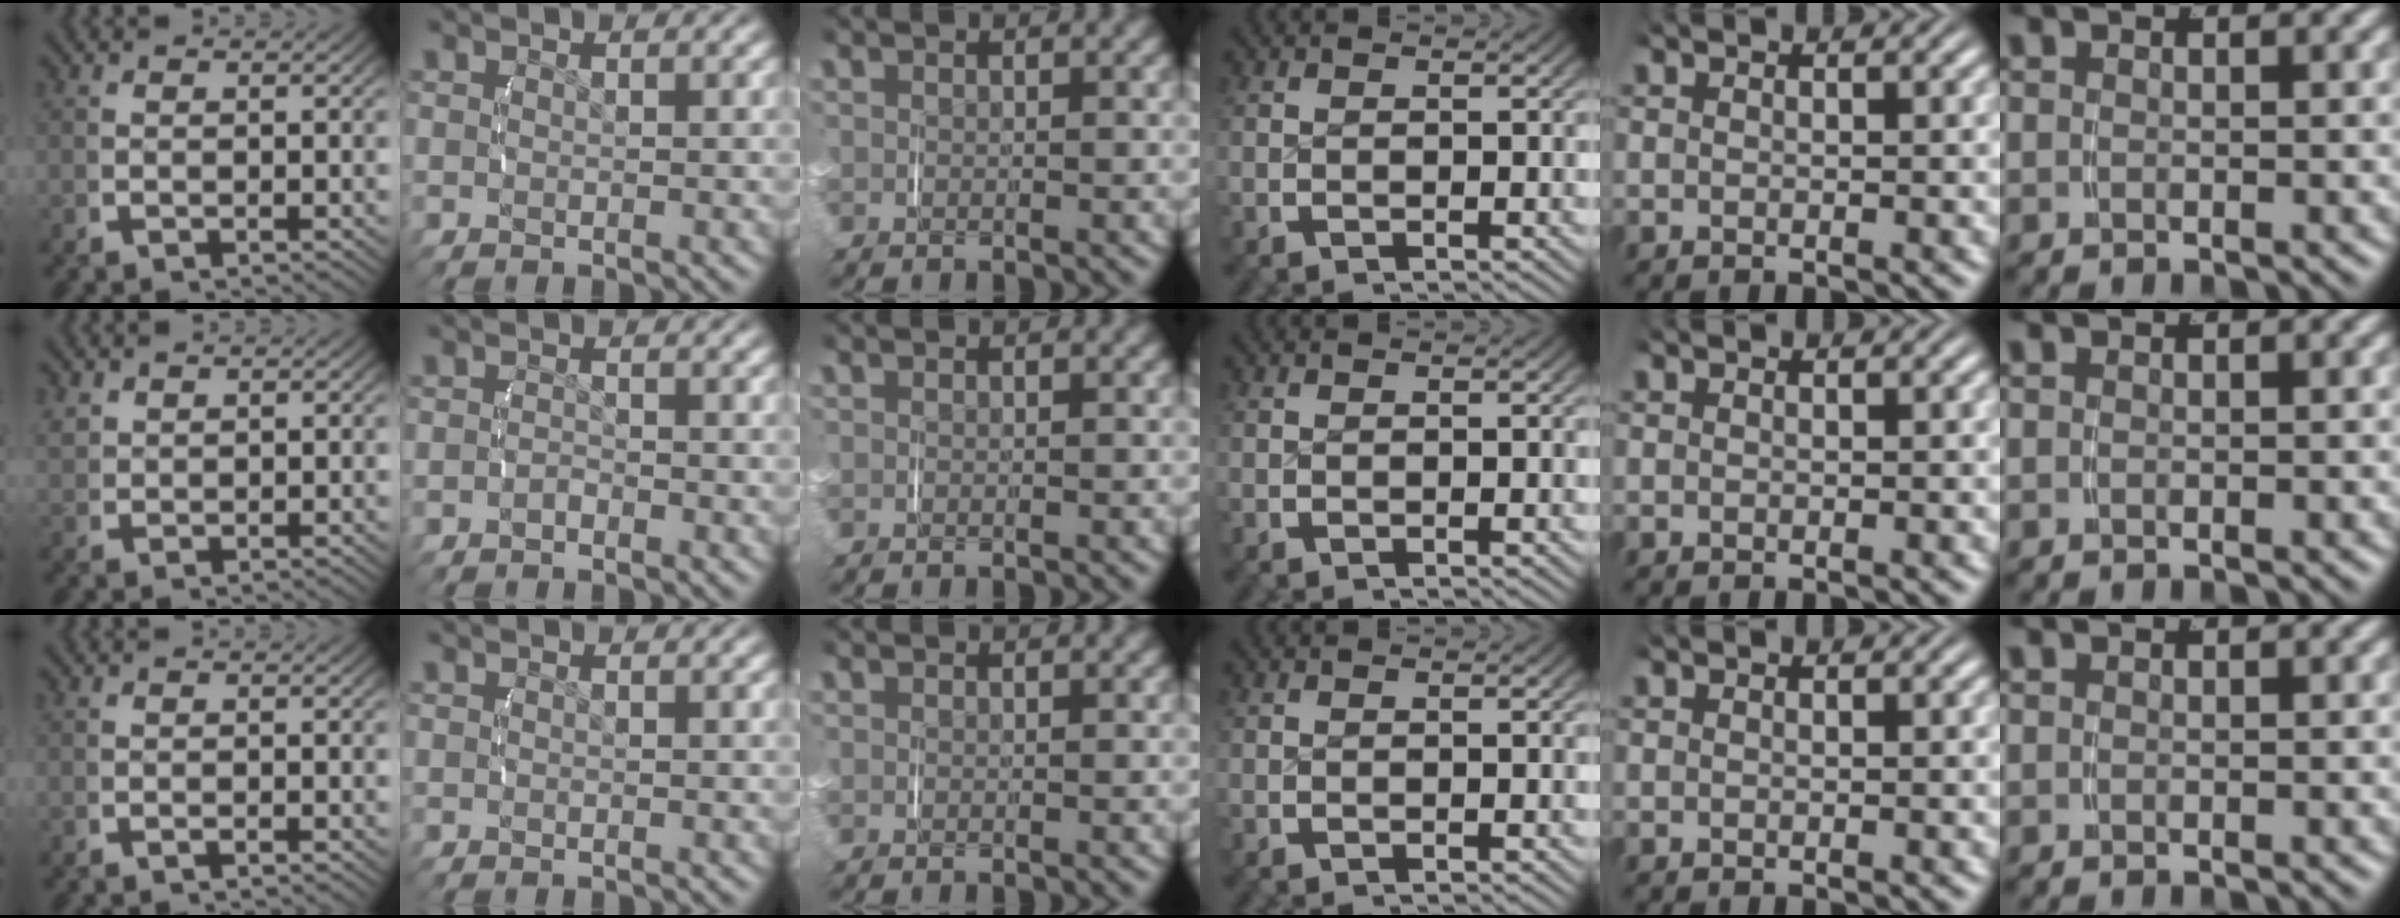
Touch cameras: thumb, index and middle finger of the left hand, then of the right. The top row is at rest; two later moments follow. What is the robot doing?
{"motion": "lift_and_place", "object": "small bumper sticker"}